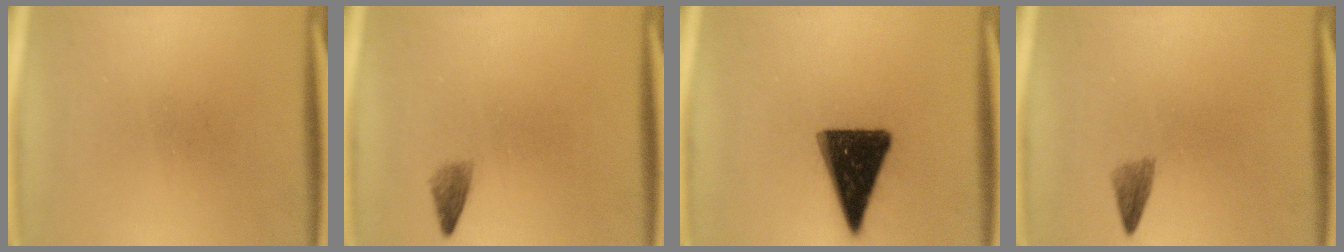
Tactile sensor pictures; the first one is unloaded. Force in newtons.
{"total": 1.6}
{"total": 15.2}
{"total": 1.7}